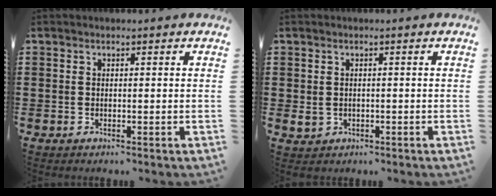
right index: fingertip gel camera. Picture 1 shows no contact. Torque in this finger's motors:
{"motor_torque": [-0.93, 1.20, -0.55, -0.09]}